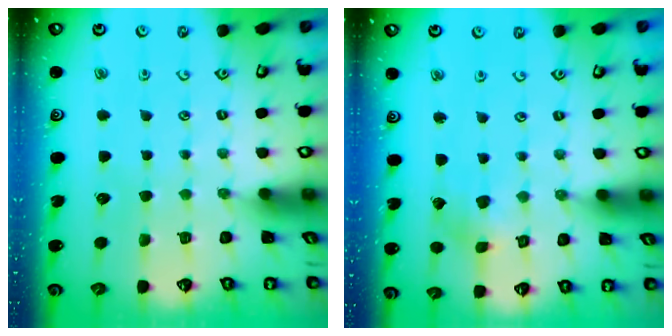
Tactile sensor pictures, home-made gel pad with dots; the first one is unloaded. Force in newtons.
{"total": 2.4, "press": 2.4, "slide": 0.3}